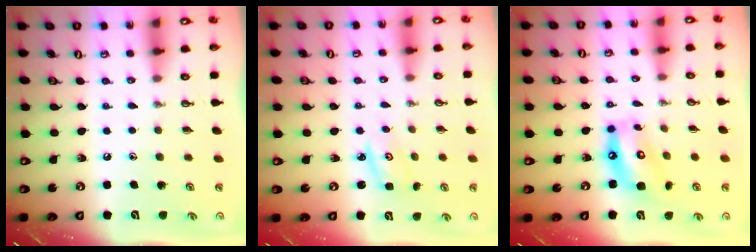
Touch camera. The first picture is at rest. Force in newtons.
{"total": 2.1, "press": 2.1, "slide": 0.2}
{"total": 12.2, "press": 12.1, "slide": 1.3}